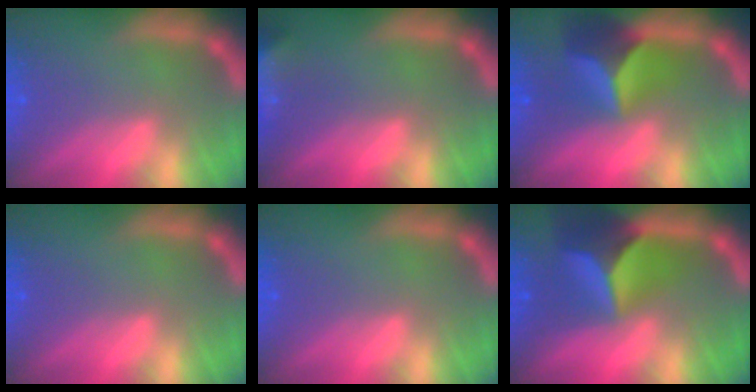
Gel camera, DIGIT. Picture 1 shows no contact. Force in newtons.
{"total": 7.4}
{"total": 6.9}
{"total": 0.0}
{"total": 0.0}
{"total": 8.9}